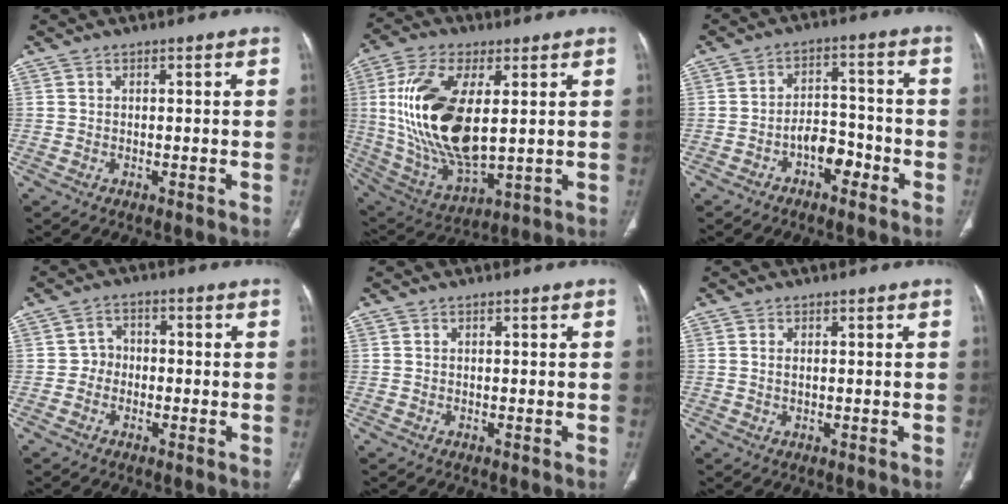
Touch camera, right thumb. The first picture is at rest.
{"total": 21.7, "force": [3.0, 10.2, 18.9], "torque": [-0.384, -0.020, 0.067]}
{"total": 6.1, "force": [-3.2, 3.6, 3.7], "torque": [-0.036, 0.038, -0.057]}
{"total": 3.5, "force": [-1.0, 3.1, 1.3], "torque": [0.001, 0.016, -0.028]}
{"total": 0.0}
{"total": 1.0, "force": [0.2, 0.5, 0.9], "torque": [-0.021, 0.002, 0.008]}